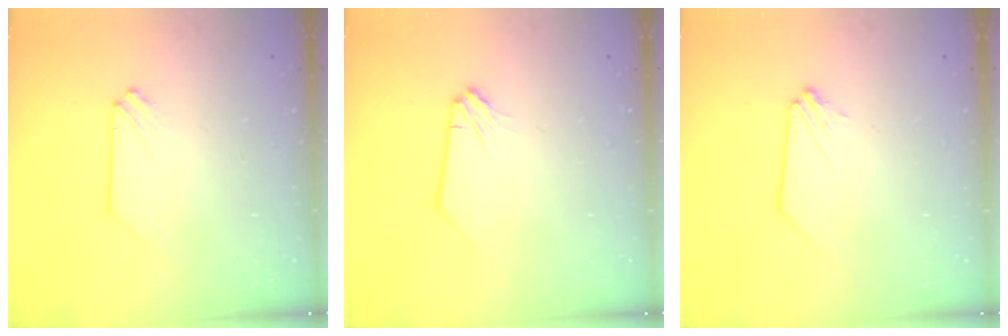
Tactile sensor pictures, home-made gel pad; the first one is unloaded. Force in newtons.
{"total": 0.0}
{"total": 0.0}